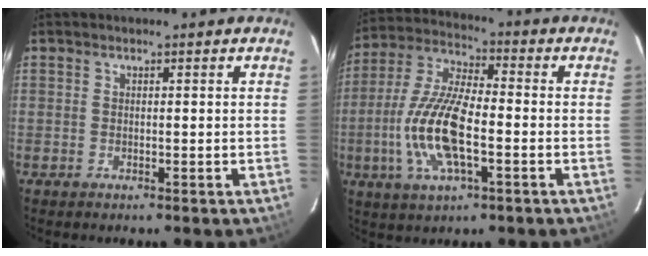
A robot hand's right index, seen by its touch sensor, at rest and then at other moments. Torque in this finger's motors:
{"motor_torque": [2.04, -0.09, 1.05, 0.20]}